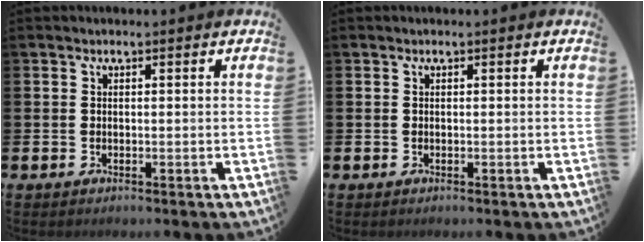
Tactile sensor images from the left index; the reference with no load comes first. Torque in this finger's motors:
{"motor_torque": [-0.02, -0.01, 0.01, 0.00]}